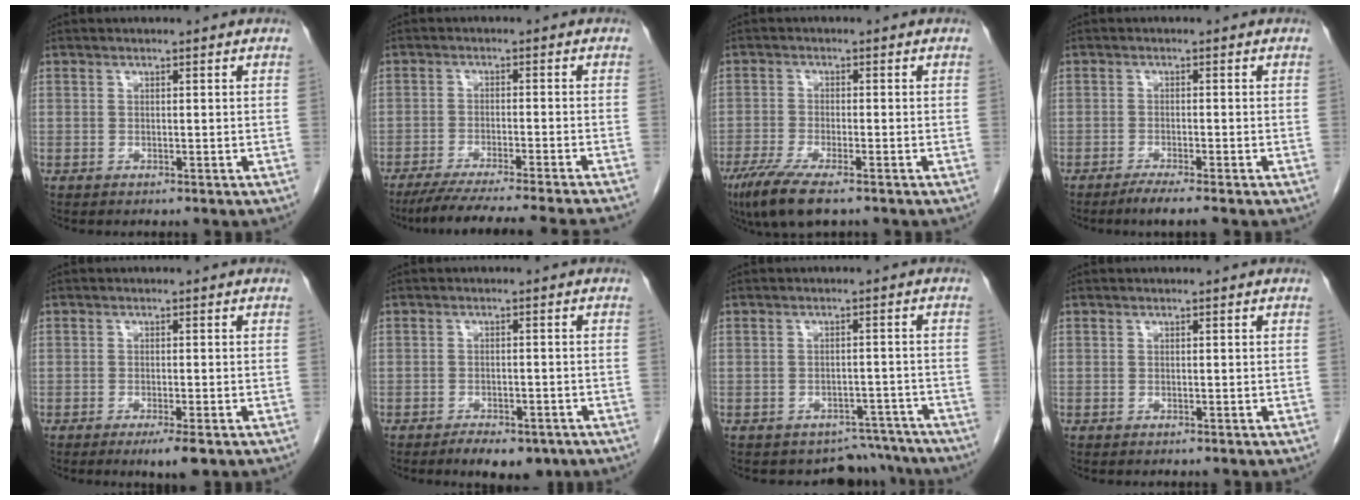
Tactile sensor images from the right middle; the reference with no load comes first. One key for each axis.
{"total": 16.8, "fx": -15.0, "fy": -1.1, "fz": 7.5, "tx": -0.095, "ty": -0.043, "tz": -0.215}
{"total": 7.7, "fx": -5.2, "fy": 1.3, "fz": 5.6, "tx": -0.101, "ty": -0.020, "tz": -0.085}
{"total": 3.2, "fx": -2.5, "fy": -0.4, "fz": 1.9, "tx": -0.036, "ty": -0.006, "tz": -0.045}
{"total": 3.3, "fx": -1.9, "fy": 0.5, "fz": 2.7, "tx": -0.038, "ty": -0.007, "tz": -0.028}
{"total": 6.5, "fx": -4.7, "fy": 2.8, "fz": 3.4, "tx": -0.040, "ty": 0.000, "tz": -0.063}
{"total": 6.5, "fx": -5.8, "fy": 2.8, "fz": -0.8, "tx": 0.029, "ty": 0.028, "tz": -0.066}
{"total": 0.0}